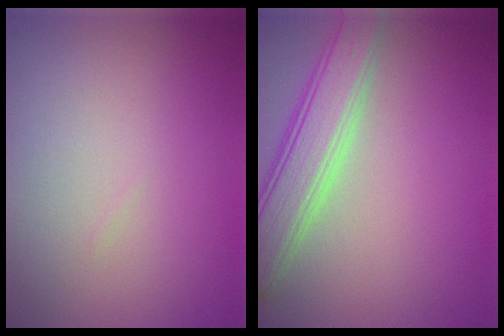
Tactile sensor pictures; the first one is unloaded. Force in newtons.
{"total": 5.2, "press": 5.2, "slide": 0.4}